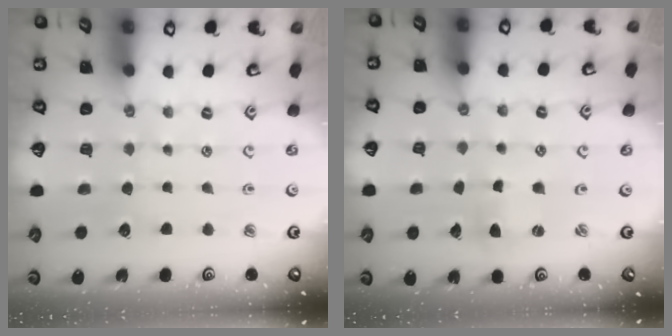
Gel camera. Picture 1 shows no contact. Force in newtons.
{"total": 1.2, "press": 1.2, "slide": 0.3}